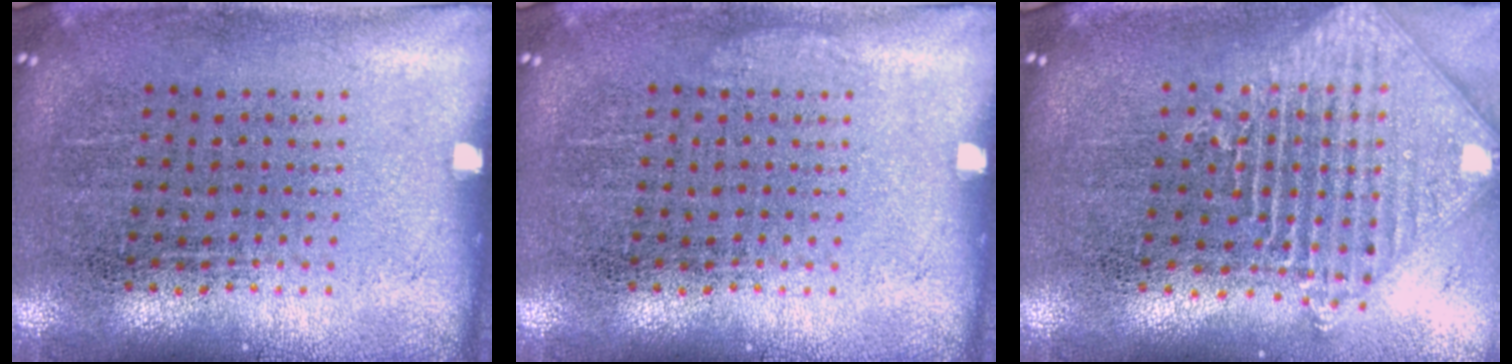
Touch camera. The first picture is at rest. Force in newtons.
{"total": 0.5, "press": 0.5, "slide": 0.1}
{"total": 2.0, "press": 1.7, "slide": 1.2}